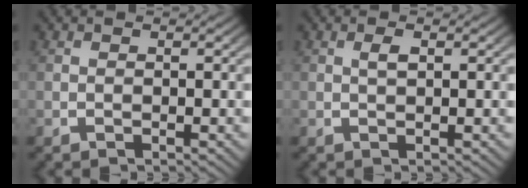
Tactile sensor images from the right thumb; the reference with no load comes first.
{"total": 0.9, "force": [0.3, 0.3, 0.8], "torque": [-0.015, 0.001, 0.010]}